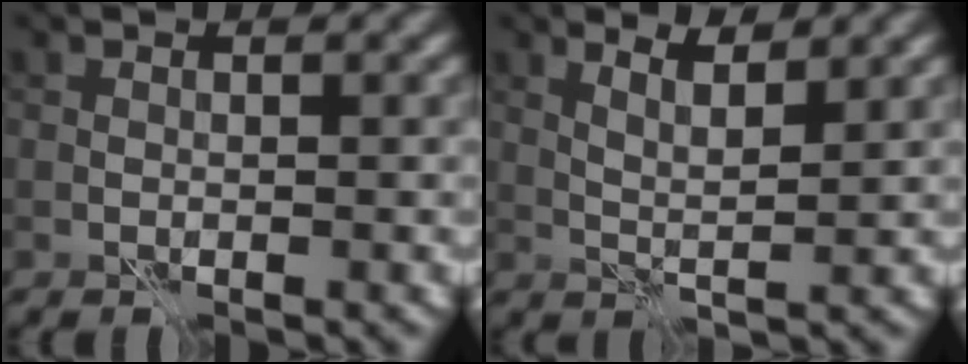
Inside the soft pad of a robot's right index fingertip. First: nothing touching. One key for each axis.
{"total": 2.8, "fx": 1.8, "fy": 0.6, "fz": 2.0, "tx": -0.032, "ty": -0.002, "tz": 0.032}